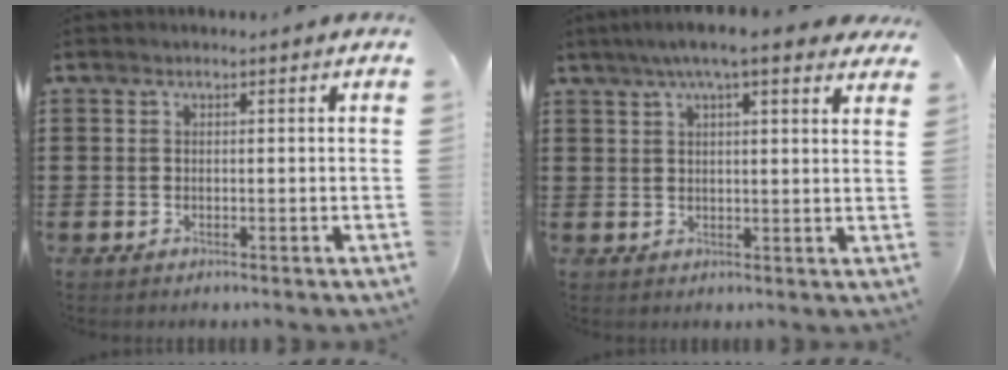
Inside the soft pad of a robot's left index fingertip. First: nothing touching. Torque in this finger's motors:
{"motor_torque": [1.29, -0.84, 0.85, 0.21]}